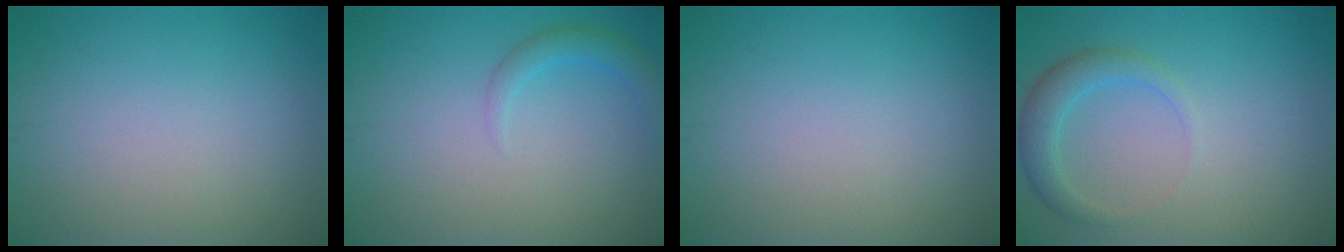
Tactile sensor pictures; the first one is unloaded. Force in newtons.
{"total": 1.8, "press": 1.8, "slide": 0.2}
{"total": 0.0}
{"total": 2.6, "press": 2.6, "slide": 0.0}